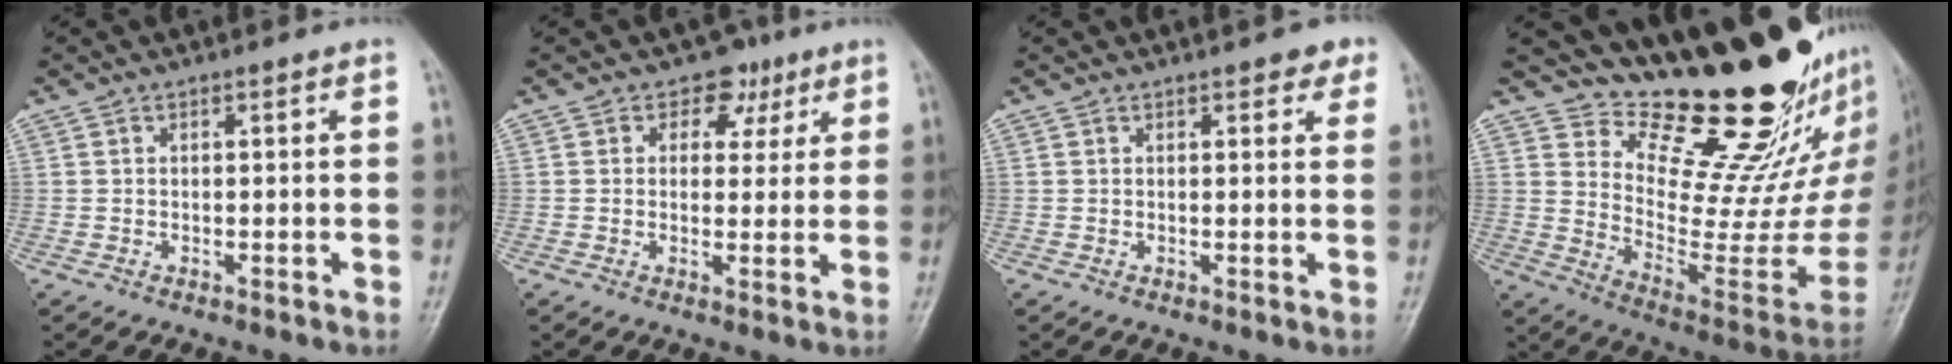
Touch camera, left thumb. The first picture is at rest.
{"total": 5.3, "force": [2.9, 4.2, 1.5], "torque": [0.016, -0.005, 0.037]}
{"total": 3.2, "force": [2.2, 1.6, 1.7], "torque": [0.004, -0.005, 0.023]}
{"total": 23.9, "force": [18.8, 7.4, 12.8], "torque": [-0.136, -0.155, 0.280]}